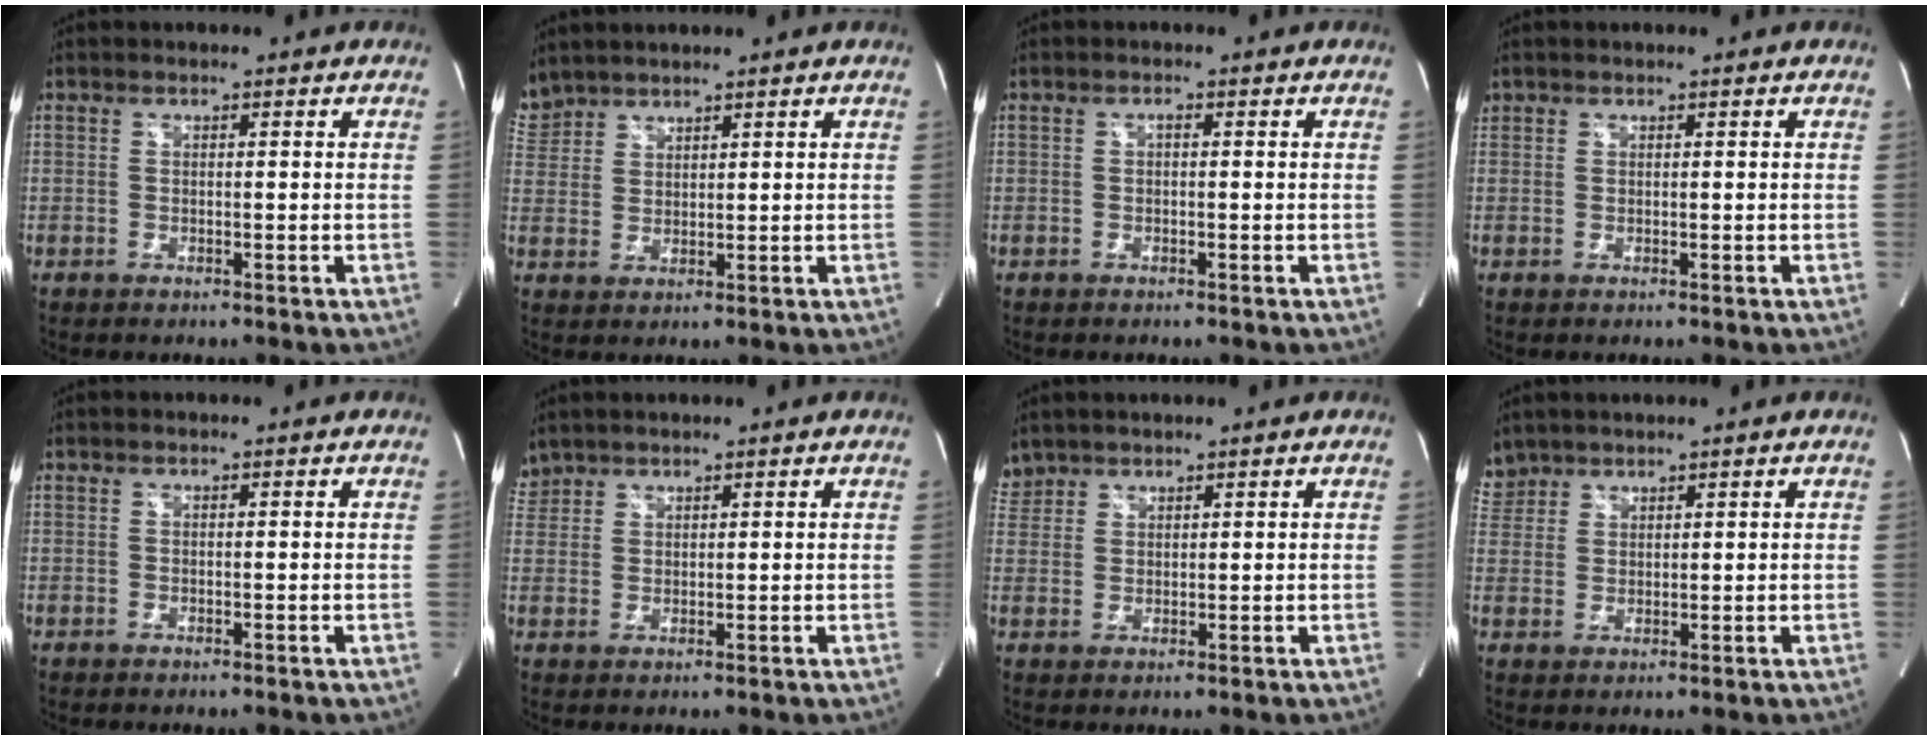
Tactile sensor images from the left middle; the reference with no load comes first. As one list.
[{"total": 4.9, "force": [4.6, 1.7, 0.1], "torque": [-0.014, 0.018, 0.101]}, {"total": 0.5, "force": [0.1, 0.1, 0.5], "torque": [-0.012, 0.001, 0.001]}, {"total": 0.7, "force": [0.4, 0.5, 0.0], "torque": [0.000, 0.010, 0.009]}, {"total": 0.0}, {"total": 2.9, "force": [2.6, 1.2, -0.2], "torque": [0.001, 0.015, 0.054]}, {"total": 3.3, "force": [2.9, 1.6, -0.2], "torque": [0.004, 0.013, 0.060]}, {"total": 4.0, "force": [3.5, 2.0, -0.3], "torque": [0.007, 0.014, 0.074]}]